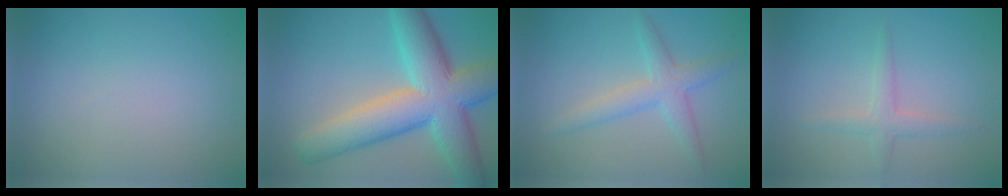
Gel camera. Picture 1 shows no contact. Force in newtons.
{"total": 10.8, "press": 10.8, "slide": 0.6}
{"total": 3.1, "press": 3.1, "slide": 0.1}
{"total": 1.9, "press": 1.9, "slide": 0.1}